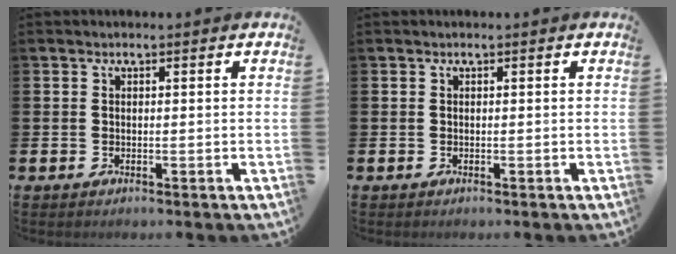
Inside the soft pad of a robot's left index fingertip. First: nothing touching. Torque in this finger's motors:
{"motor_torque": [0.00, 0.00, 0.01, 0.00]}